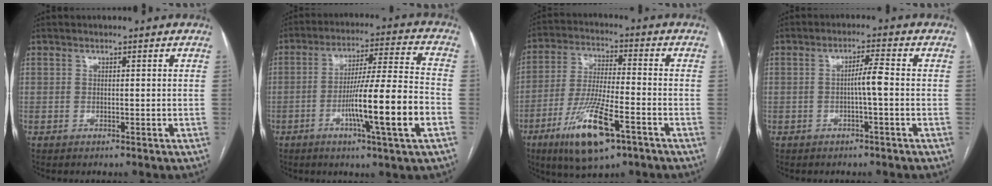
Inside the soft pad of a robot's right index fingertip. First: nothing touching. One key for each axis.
{"total": 14.1, "fx": -4.5, "fy": -0.7, "fz": 13.3, "tx": -0.230, "ty": -0.003, "tz": -0.076}
{"total": 13.8, "fx": -7.2, "fy": 2.8, "fz": 11.5, "tx": -0.227, "ty": -0.022, "tz": -0.123}
{"total": 3.1, "fx": -0.5, "fy": -0.2, "fz": 3.1, "tx": -0.054, "ty": 0.004, "tz": -0.007}